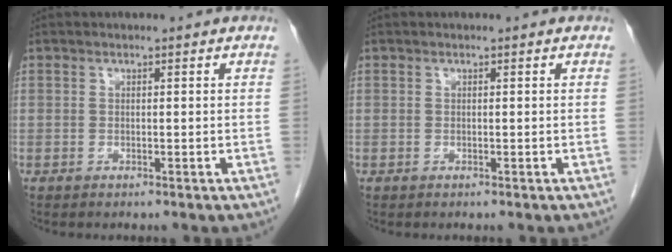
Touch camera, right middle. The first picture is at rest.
{"total": 0.0}